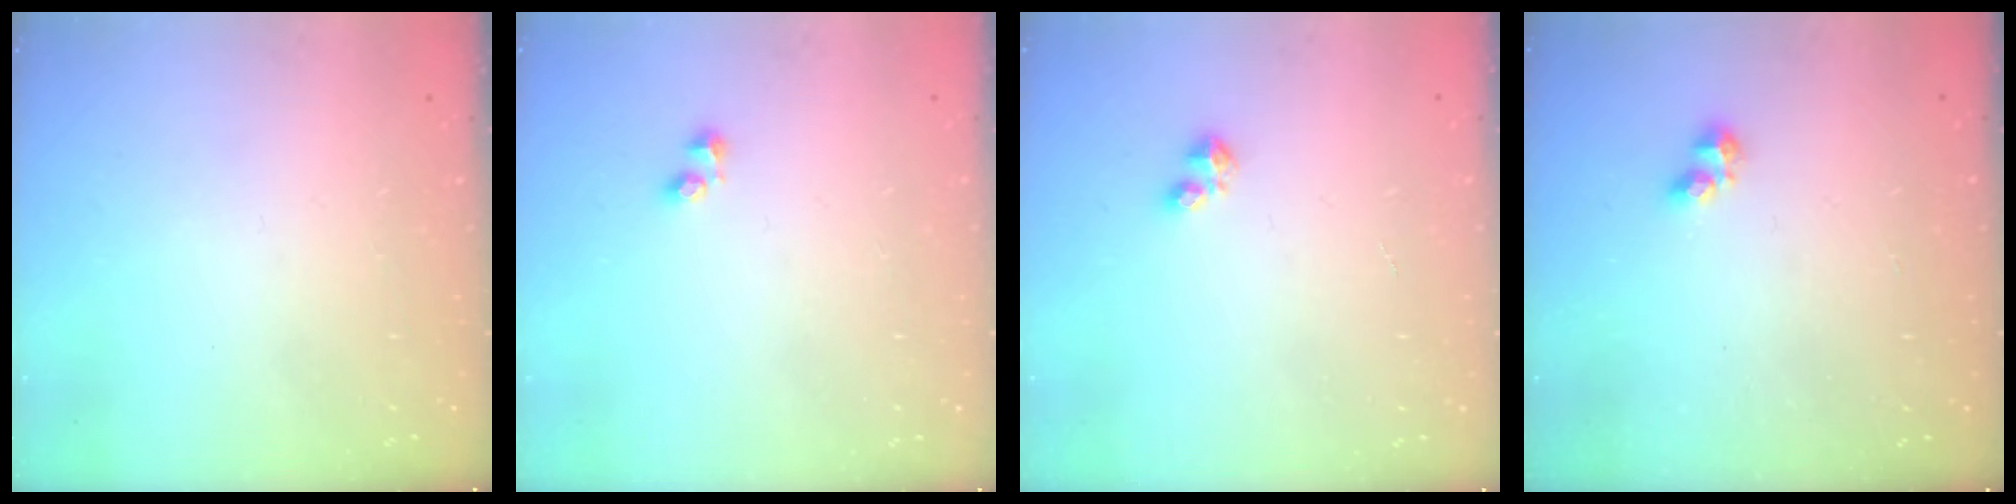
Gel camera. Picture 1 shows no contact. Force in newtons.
{"total": 1.9, "press": 1.9, "slide": 0.5}
{"total": 2.4, "press": 2.4, "slide": 0.5}
{"total": 1.8, "press": 1.7, "slide": 0.5}